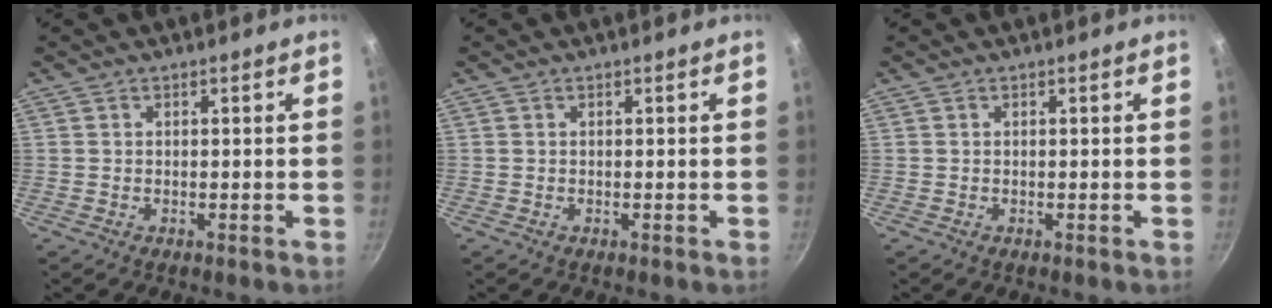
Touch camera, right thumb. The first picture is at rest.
{"total": 0.0}
{"total": 0.0}